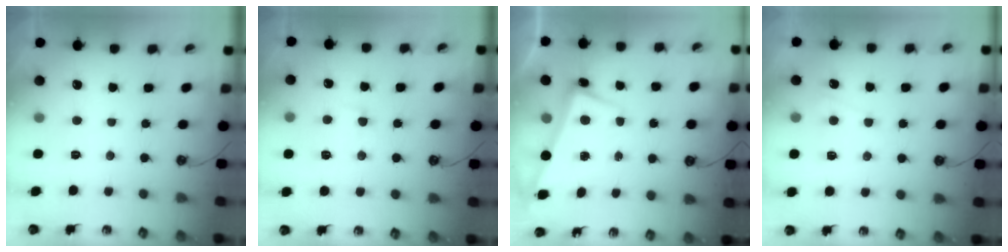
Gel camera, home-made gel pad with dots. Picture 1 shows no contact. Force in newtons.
{"total": 0.8, "press": 0.5, "slide": 0.6}
{"total": 2.6, "press": 2.4, "slide": 1.0}
{"total": 2.4, "press": 2.4, "slide": 0.4}